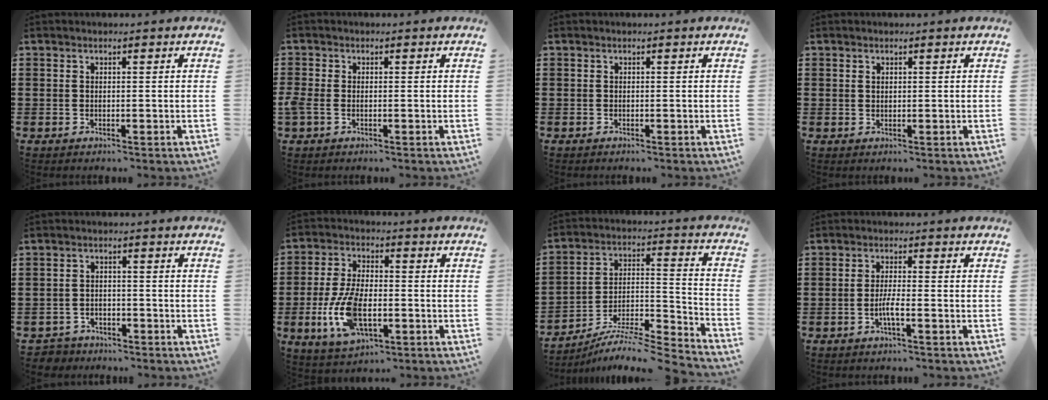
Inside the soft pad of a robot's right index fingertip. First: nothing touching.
{"total": 1.5, "force": [-0.7, 0.8, 1.1], "torque": [-0.036, -0.007, -0.018]}
{"total": 0.0}
{"total": 0.6, "force": [0.3, 0.5, 0.3], "torque": [-0.007, 0.002, 0.007]}
{"total": 2.6, "force": [-2.5, 0.8, -0.2], "torque": [-0.005, 0.002, -0.055]}
{"total": 10.1, "force": [-2.9, 4.9, 8.3], "torque": [-0.199, -0.011, -0.057]}
{"total": 7.1, "force": [-6.6, 0.7, 2.5], "torque": [-0.031, 0.003, -0.129]}
{"total": 3.1, "force": [-1.4, 0.2, 2.7], "torque": [-0.055, -0.003, -0.028]}